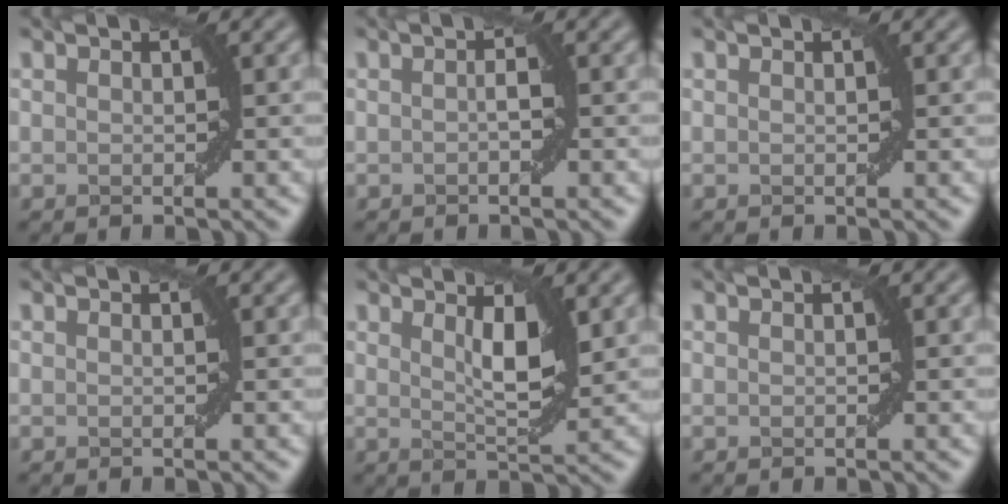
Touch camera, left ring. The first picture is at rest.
{"total": 1.0, "force": [-0.2, 0.1, 1.0], "torque": [-0.017, 0.004, -0.001]}
{"total": 0.0}
{"total": 0.0}
{"total": 3.4, "force": [1.3, 0.8, 3.1], "torque": [-0.051, -0.006, 0.023]}
{"total": 0.0}